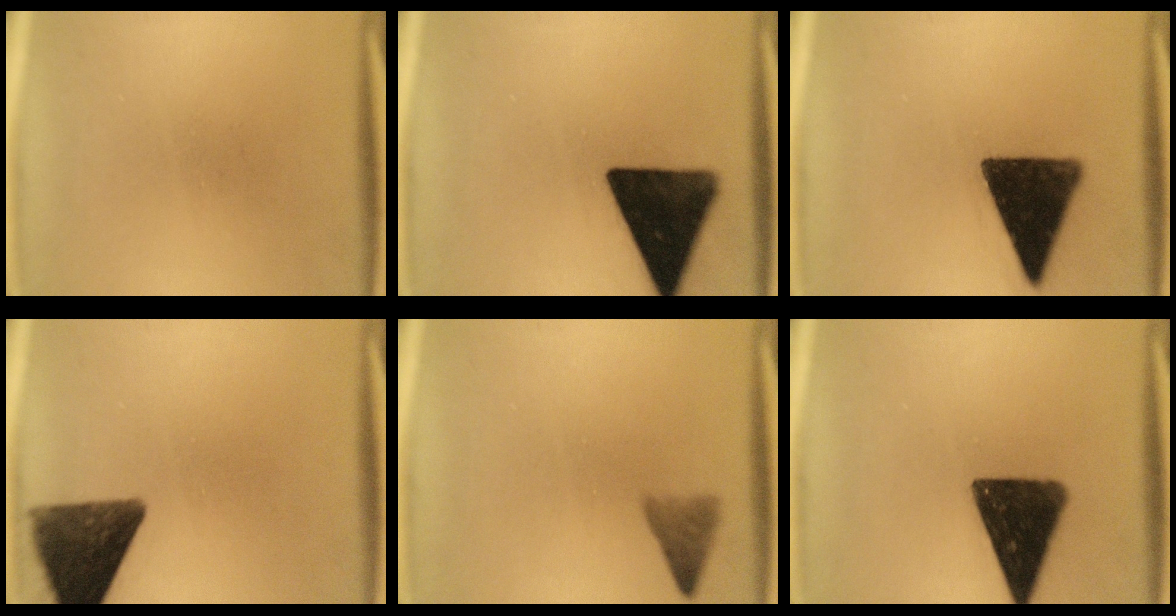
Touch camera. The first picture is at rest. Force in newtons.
{"total": 16.8}
{"total": 15.2}
{"total": 12.5}
{"total": 2.6}
{"total": 14.3}